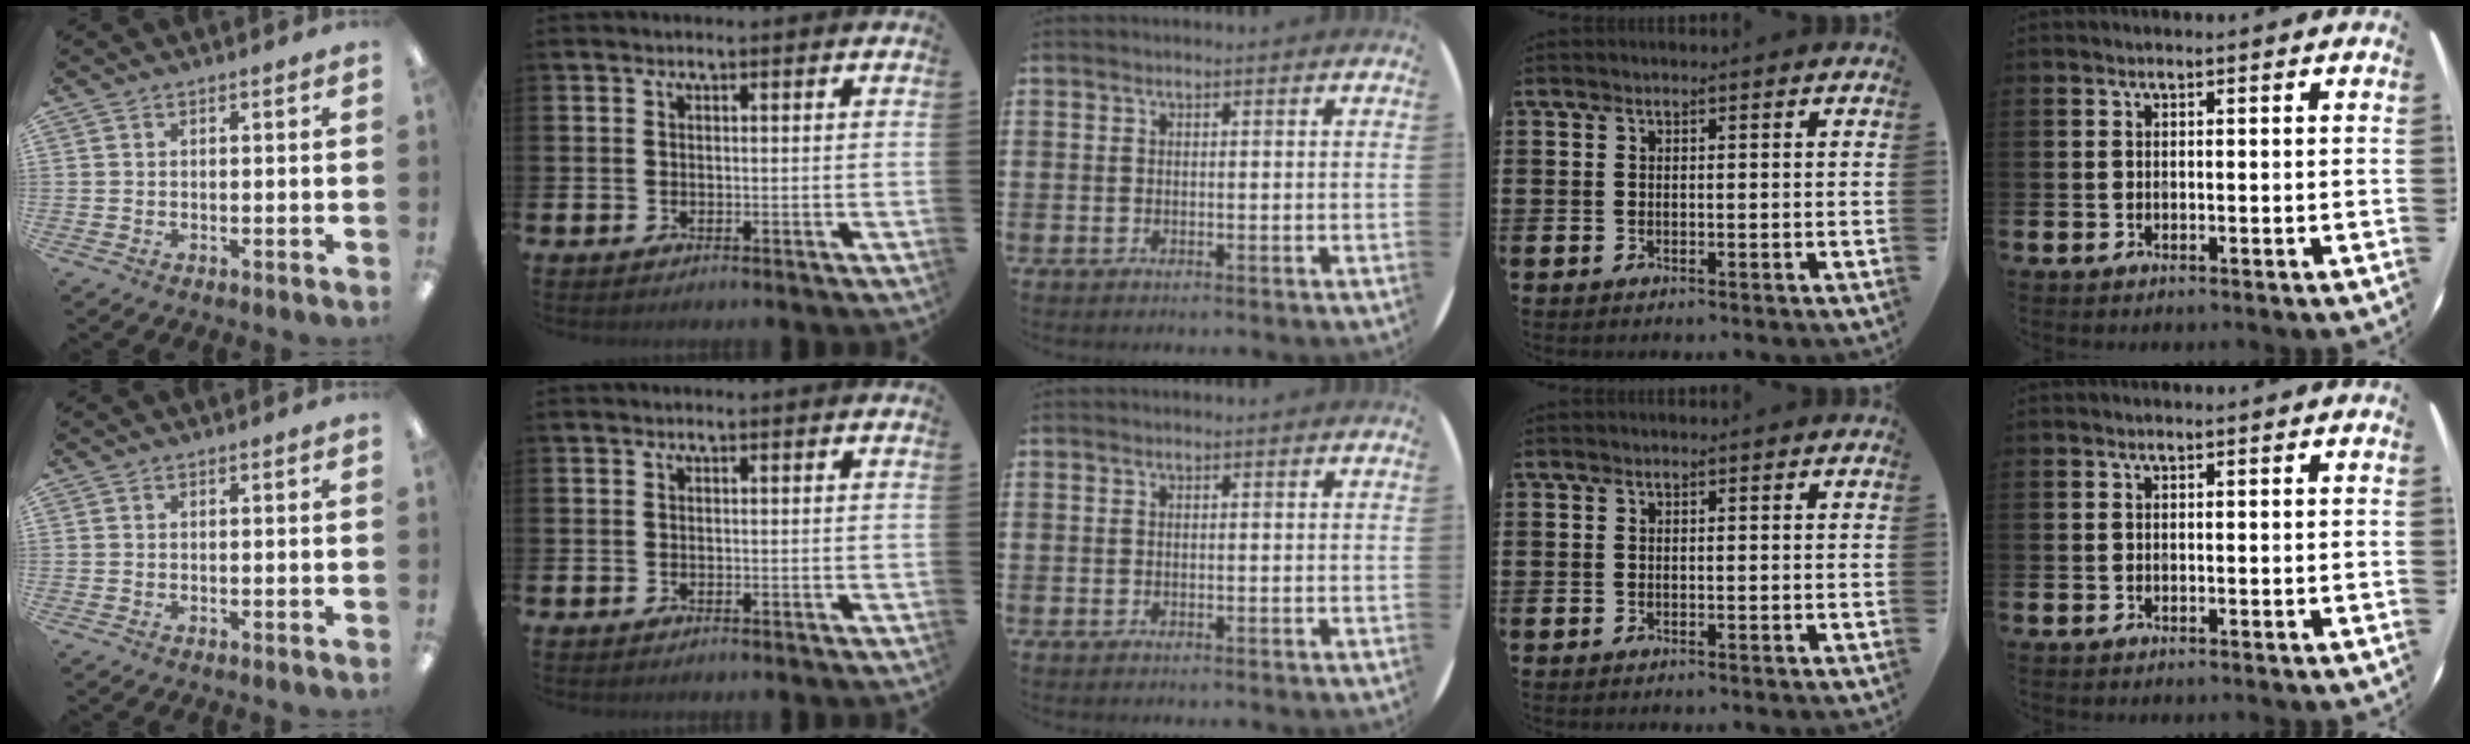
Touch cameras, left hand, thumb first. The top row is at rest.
{}